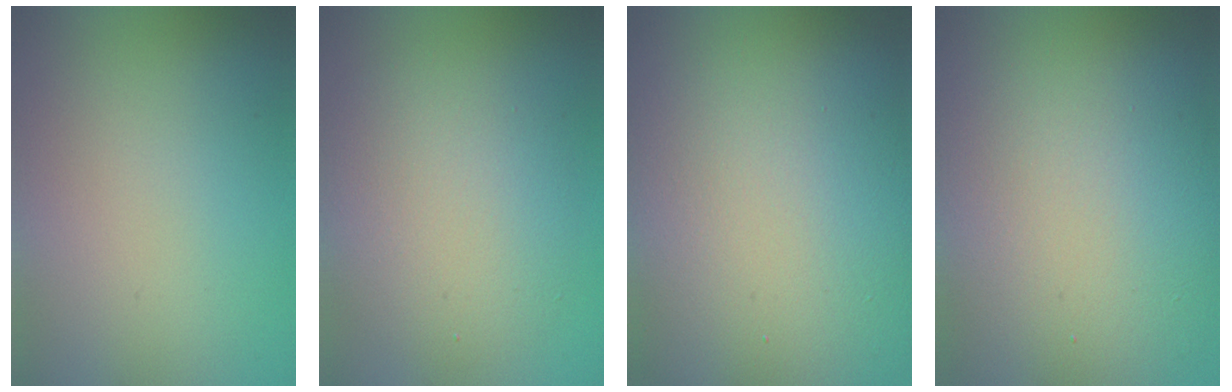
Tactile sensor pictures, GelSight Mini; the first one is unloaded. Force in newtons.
{"total": 5.3, "press": 5.3, "slide": 0.6}
{"total": 20.5, "press": 20.4, "slide": 1.2}
{"total": 14.8, "press": 14.8, "slide": 1.2}